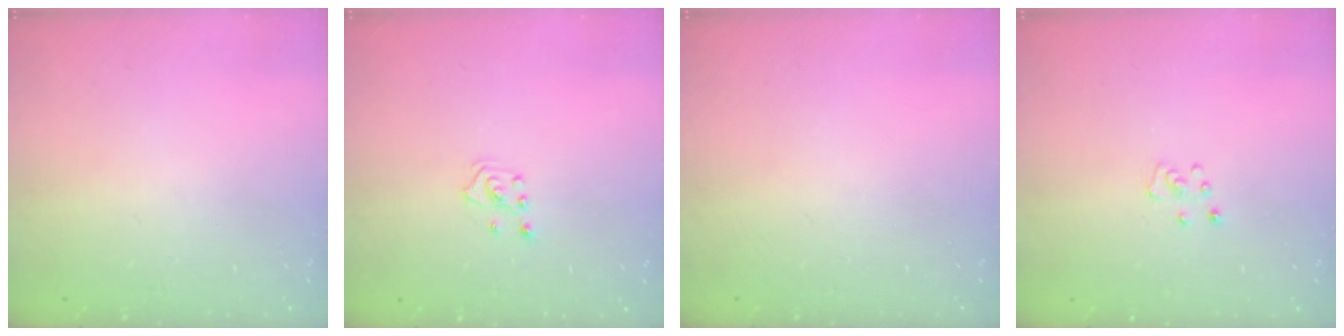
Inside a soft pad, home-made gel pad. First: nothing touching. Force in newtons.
{"total": 2.0, "press": 1.8, "slide": 0.9}
{"total": 0.0}
{"total": 3.9, "press": 3.9, "slide": 0.2}